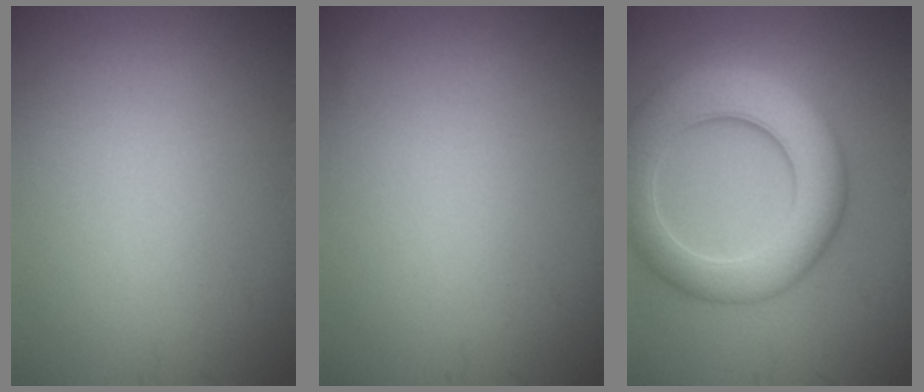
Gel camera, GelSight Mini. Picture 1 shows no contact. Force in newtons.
{"total": 0.0}
{"total": 9.0, "press": 9.0, "slide": 0.2}